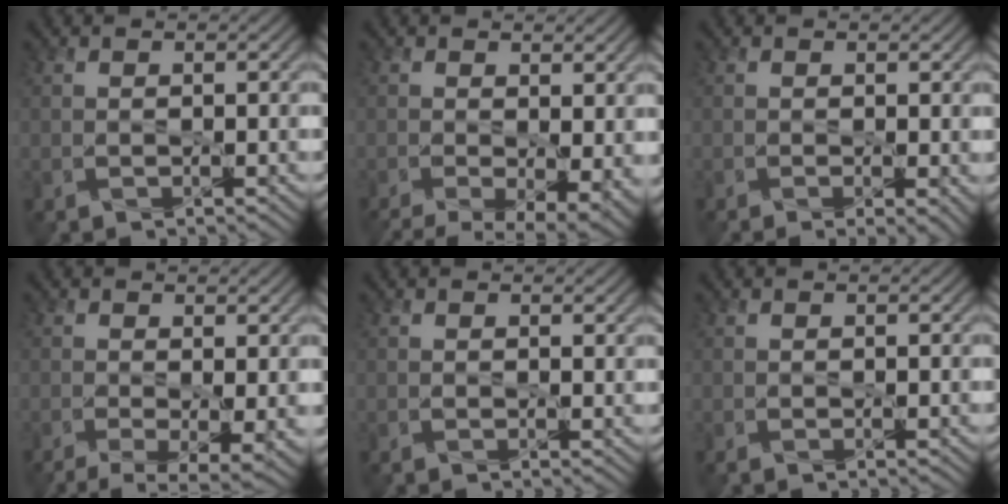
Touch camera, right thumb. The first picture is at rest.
{"total": 7.5, "force": [-2.6, 3.2, 6.2], "torque": [-0.110, -0.025, -0.035]}
{"total": 2.0, "force": [-0.5, 0.5, 1.9], "torque": [-0.036, -0.010, -0.006]}
{"total": 6.0, "force": [-2.4, 2.0, 5.1], "torque": [-0.100, -0.020, -0.034]}
{"total": 0.7, "force": [0.5, 0.4, 0.4], "torque": [-0.006, -0.003, 0.008]}
{"total": 0.0}